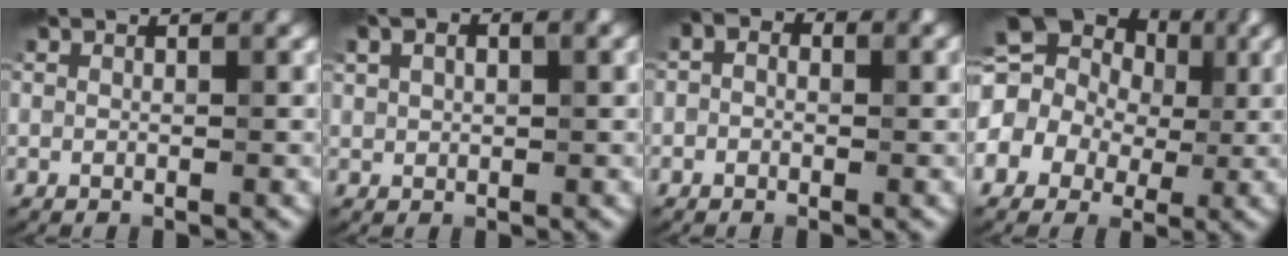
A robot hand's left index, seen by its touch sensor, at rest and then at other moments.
{"total": 3.7, "force": [1.8, 1.9, 2.5], "torque": [-0.044, 0.007, 0.028]}
{"total": 2.5, "force": [0.5, 1.8, 1.7], "torque": [-0.016, 0.007, -0.017]}
{"total": 16.4, "force": [2.4, 14.4, 7.5], "torque": [-0.155, 0.025, -0.010]}